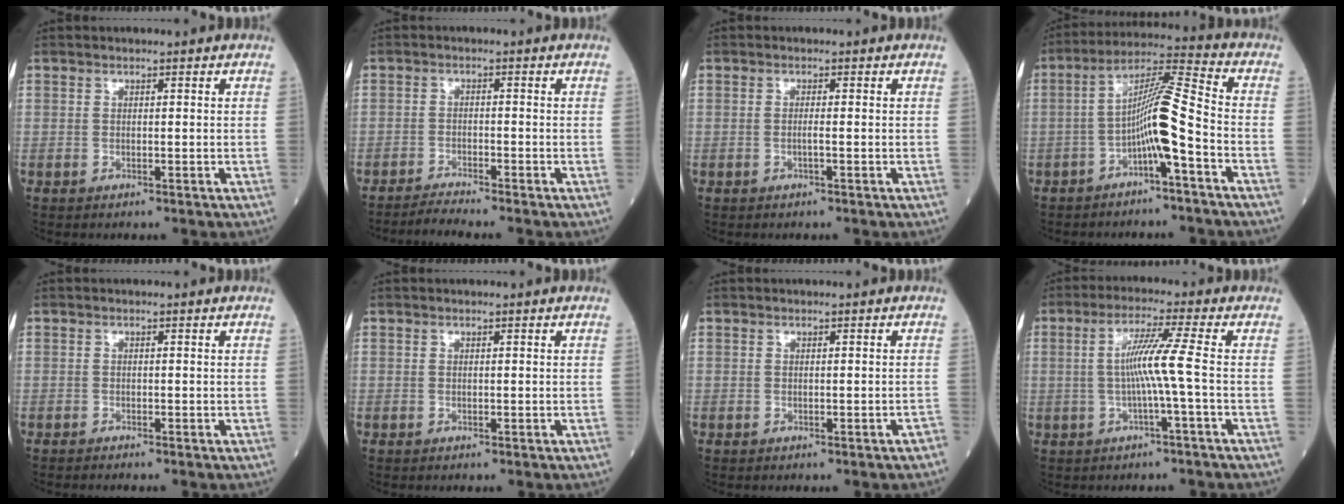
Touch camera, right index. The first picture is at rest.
{"total": 3.1, "force": [-2.9, -1.3, 0.2], "torque": [-0.013, -0.017, -0.056]}
{"total": 0.9, "force": [-0.3, -0.2, 0.9], "torque": [-0.015, 0.001, -0.007]}
{"total": 9.0, "force": [-3.3, -0.1, 8.4], "torque": [-0.151, 0.025, -0.061]}
{"total": 1.1, "force": [-1.0, -0.2, 0.3], "torque": [-0.006, 0.000, -0.018]}
{"total": 0.0}
{"total": 1.0, "force": [-0.8, 0.1, 0.6], "torque": [-0.005, -0.001, -0.008]}
{"total": 6.1, "force": [-0.7, -1.5, 5.9], "torque": [-0.116, 0.009, -0.010]}